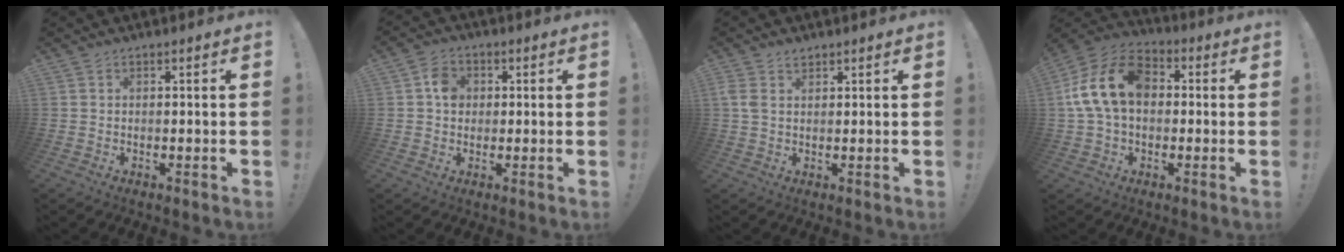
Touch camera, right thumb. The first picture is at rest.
{"total": 6.1, "force": [0.6, 5.1, 3.3], "torque": [-0.046, 0.010, 0.012]}
{"total": 2.7, "force": [1.5, 1.5, 1.6], "torque": [-0.027, -0.007, 0.029]}
{"total": 17.4, "force": [2.5, 12.1, 12.2], "torque": [-0.224, 0.016, 0.047]}